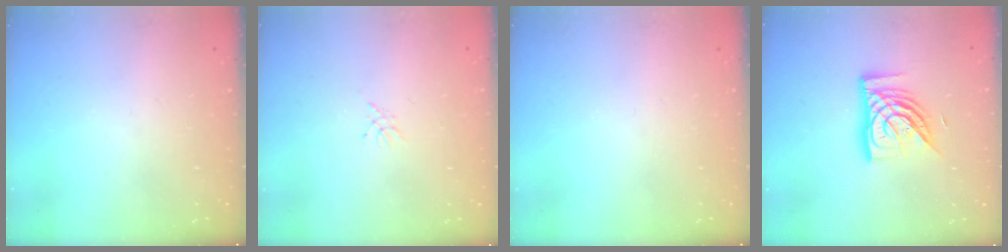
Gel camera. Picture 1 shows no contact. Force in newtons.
{"total": 2.3, "press": 2.2, "slide": 0.3}
{"total": 0.0}
{"total": 13.8, "press": 13.7, "slide": 1.3}